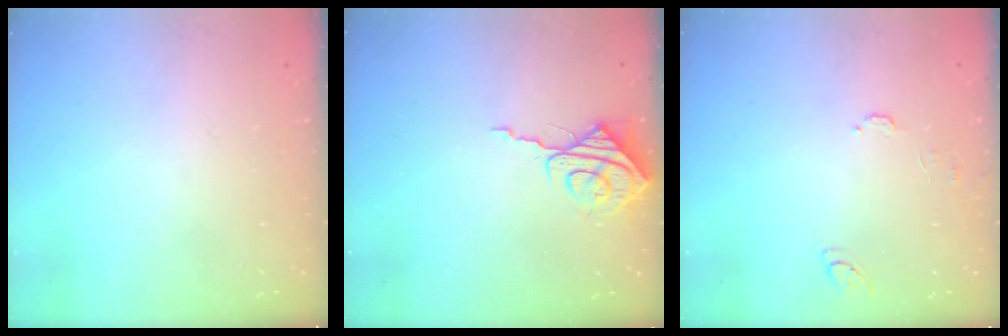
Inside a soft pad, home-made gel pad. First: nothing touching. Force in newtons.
{"total": 7.6, "press": 7.6, "slide": 0.5}
{"total": 6.0, "press": 5.9, "slide": 0.6}